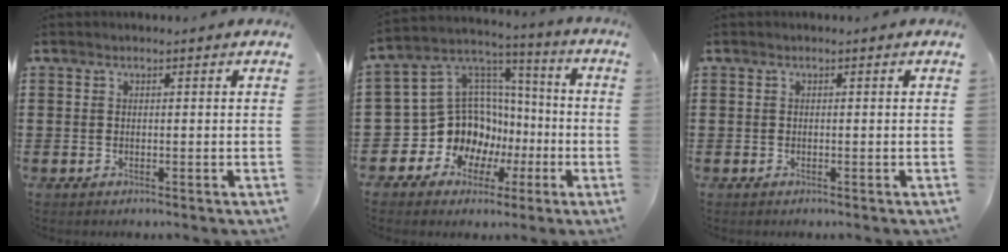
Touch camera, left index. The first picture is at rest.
{"total": 12.9, "force": [-3.5, 11.8, 4.1], "torque": [-0.138, -0.012, -0.050]}
{"total": 0.0}